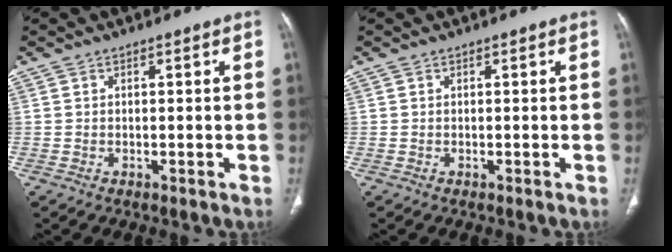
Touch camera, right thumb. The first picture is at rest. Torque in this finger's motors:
{"motor_torque": [0.16, 0.10, 0.34, -0.19, -0.02]}